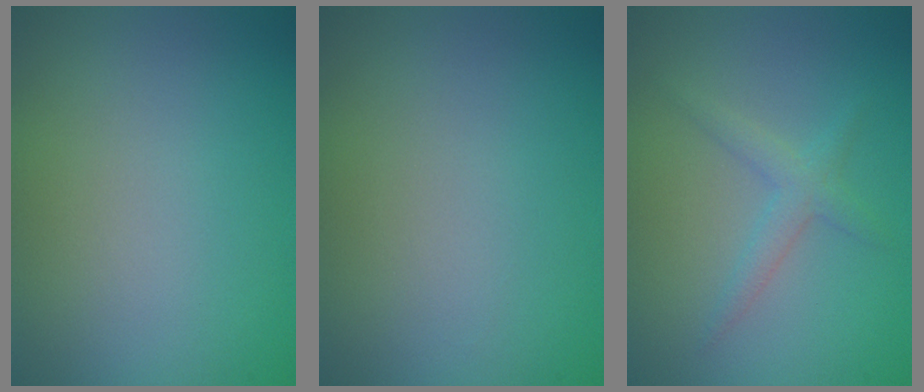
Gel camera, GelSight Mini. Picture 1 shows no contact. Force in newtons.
{"total": 0.0}
{"total": 1.8, "press": 1.8, "slide": 0.1}